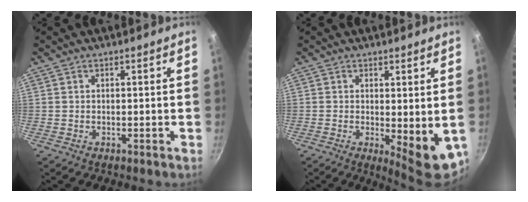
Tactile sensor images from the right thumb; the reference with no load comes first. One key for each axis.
{"total": 8.3, "fx": -0.6, "fy": 3.0, "fz": 7.7, "tx": -0.090, "ty": -0.012, "tz": 0.003}